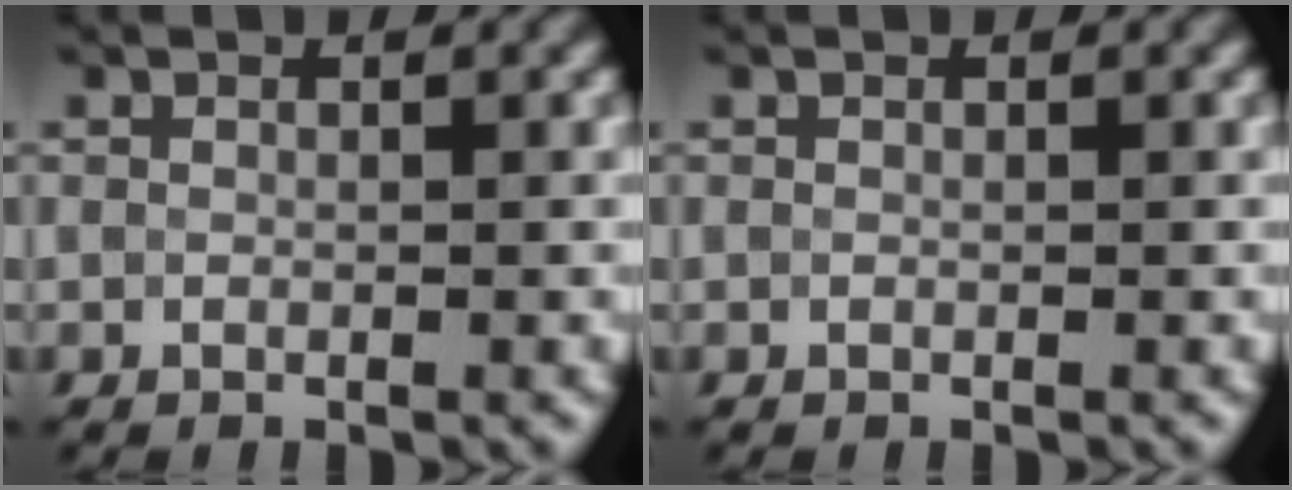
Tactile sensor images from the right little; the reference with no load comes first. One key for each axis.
{"total": 0.0}